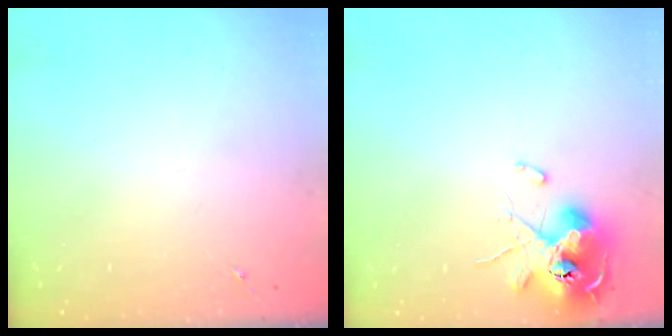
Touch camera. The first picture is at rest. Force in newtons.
{"total": 13.7, "press": 13.6, "slide": 1.8}